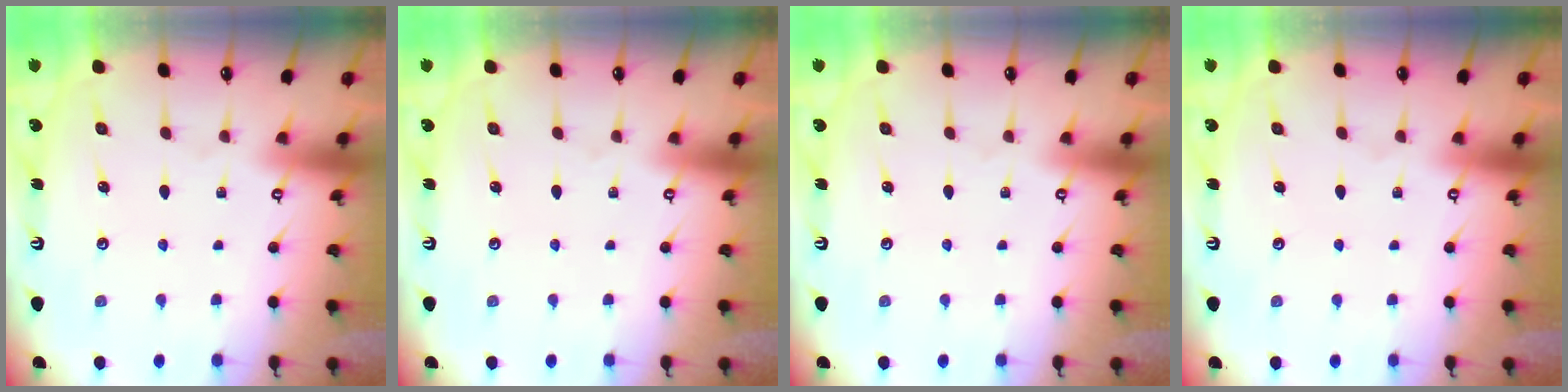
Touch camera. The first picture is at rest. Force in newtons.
{"total": 0.0}
{"total": 0.0}
{"total": 0.0}